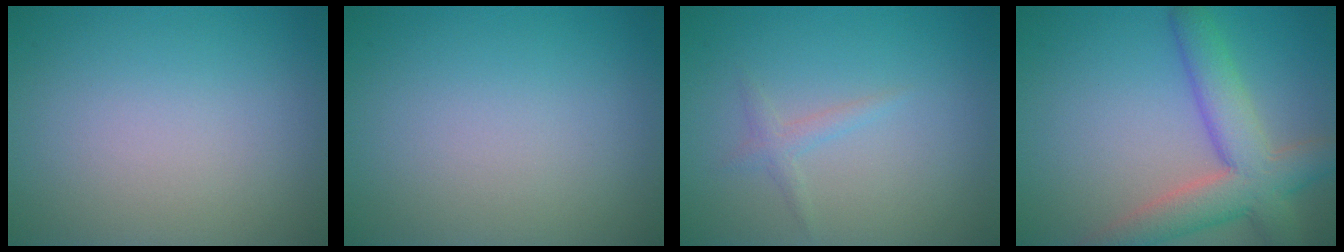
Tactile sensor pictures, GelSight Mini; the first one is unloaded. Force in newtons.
{"total": 0.0}
{"total": 1.1, "press": 1.1, "slide": 0.1}
{"total": 6.8, "press": 6.8, "slide": 0.4}